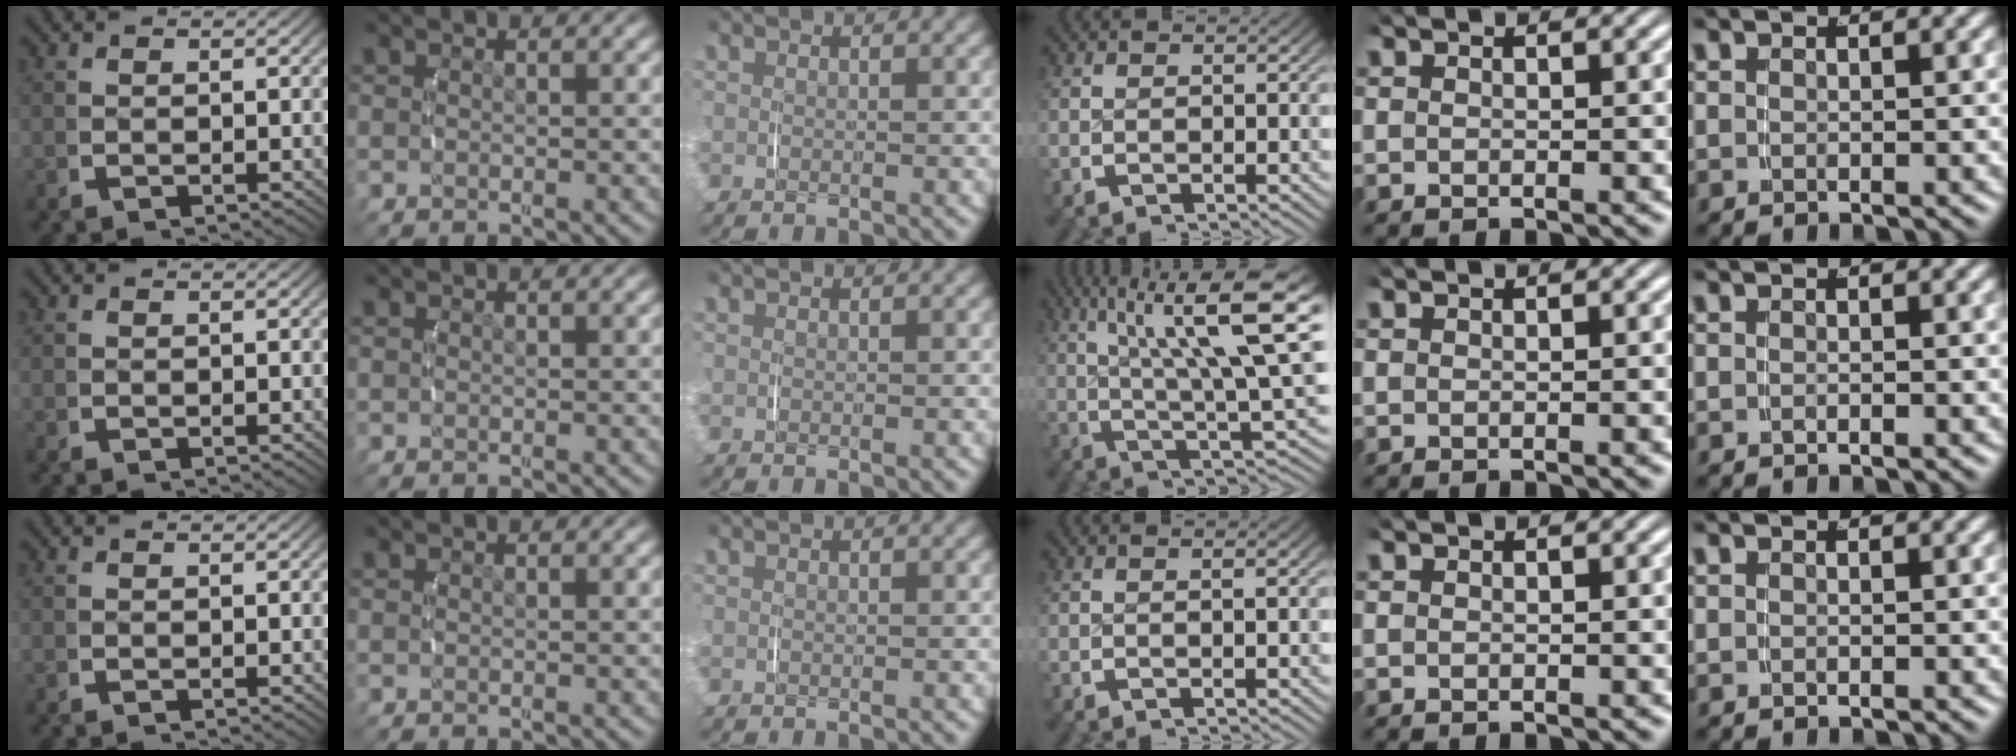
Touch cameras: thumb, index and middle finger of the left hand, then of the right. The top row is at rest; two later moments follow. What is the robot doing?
{"motion": "lift_and_place", "object": "measuring cup"}